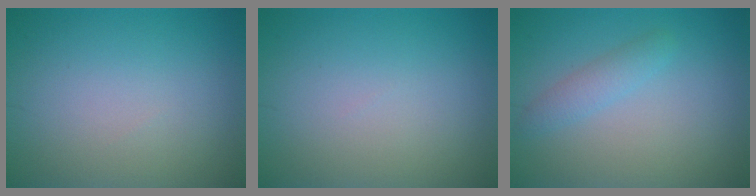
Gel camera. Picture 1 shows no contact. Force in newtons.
{"total": 0.0}
{"total": 1.8, "press": 1.8, "slide": 0.1}